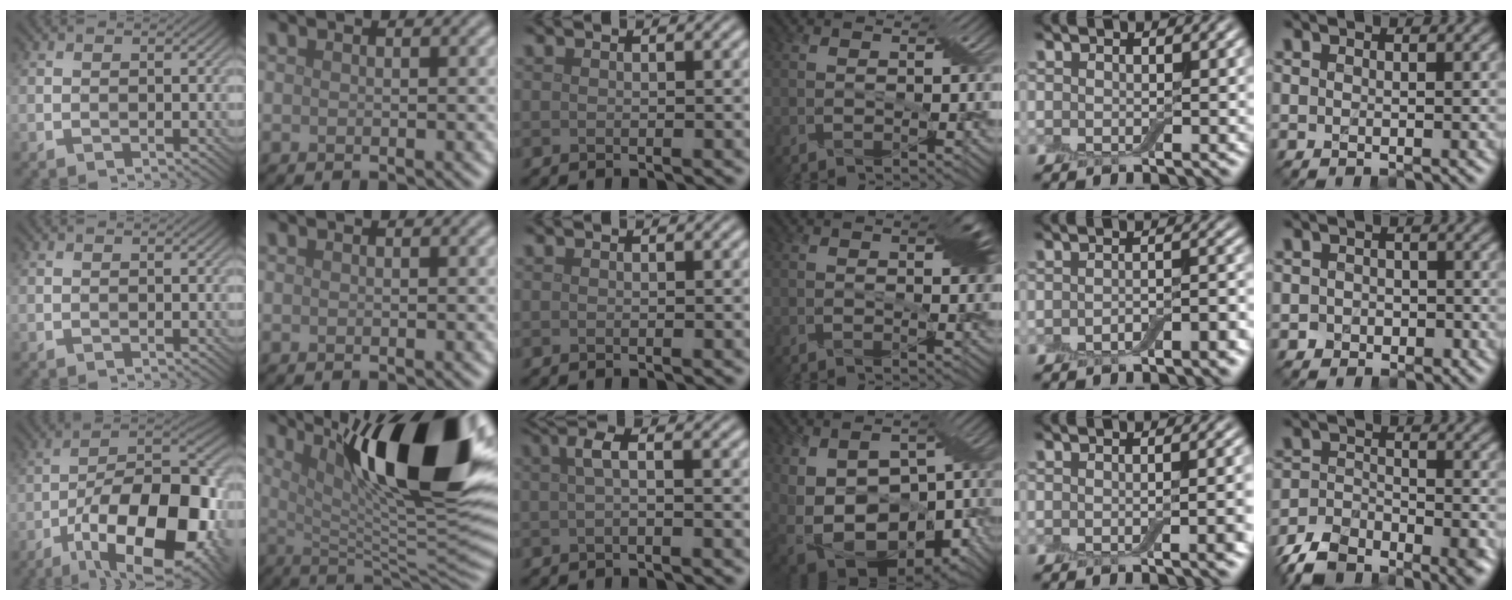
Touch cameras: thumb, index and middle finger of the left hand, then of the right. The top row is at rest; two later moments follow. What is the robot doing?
{"motion": "insert", "object": "backpack"}